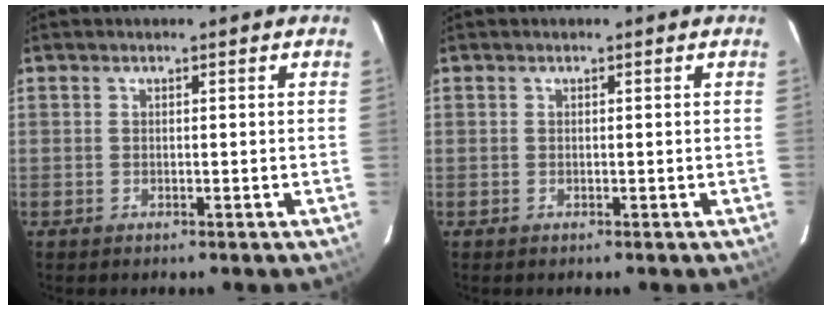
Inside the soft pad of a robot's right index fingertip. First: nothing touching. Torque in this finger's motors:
{"motor_torque": [-0.03, 0.00, 0.00, 0.00]}